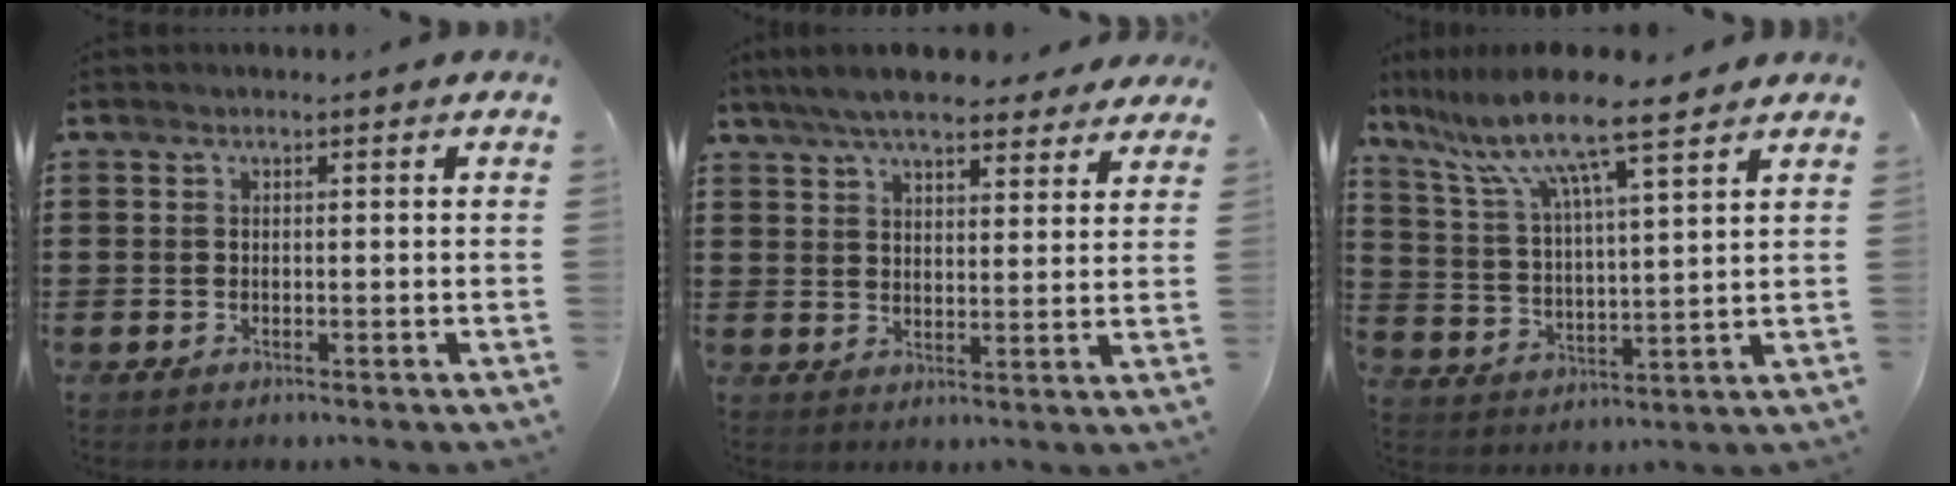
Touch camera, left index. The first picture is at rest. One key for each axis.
{"total": 7.3, "fx": 6.5, "fy": 1.5, "fz": 2.9, "tx": -0.079, "ty": -0.010, "tz": 0.120}
{"total": 10.5, "fx": 8.4, "fy": 1.0, "fz": 6.2, "tx": -0.149, "ty": -0.036, "tz": 0.142}